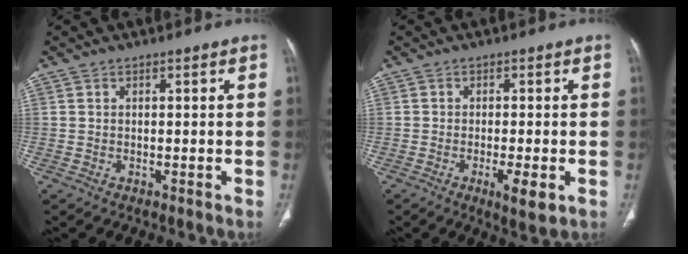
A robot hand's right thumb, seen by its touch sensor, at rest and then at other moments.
{"total": 4.8, "force": [-1.7, 1.1, 4.3], "torque": [-0.072, -0.010, -0.026]}